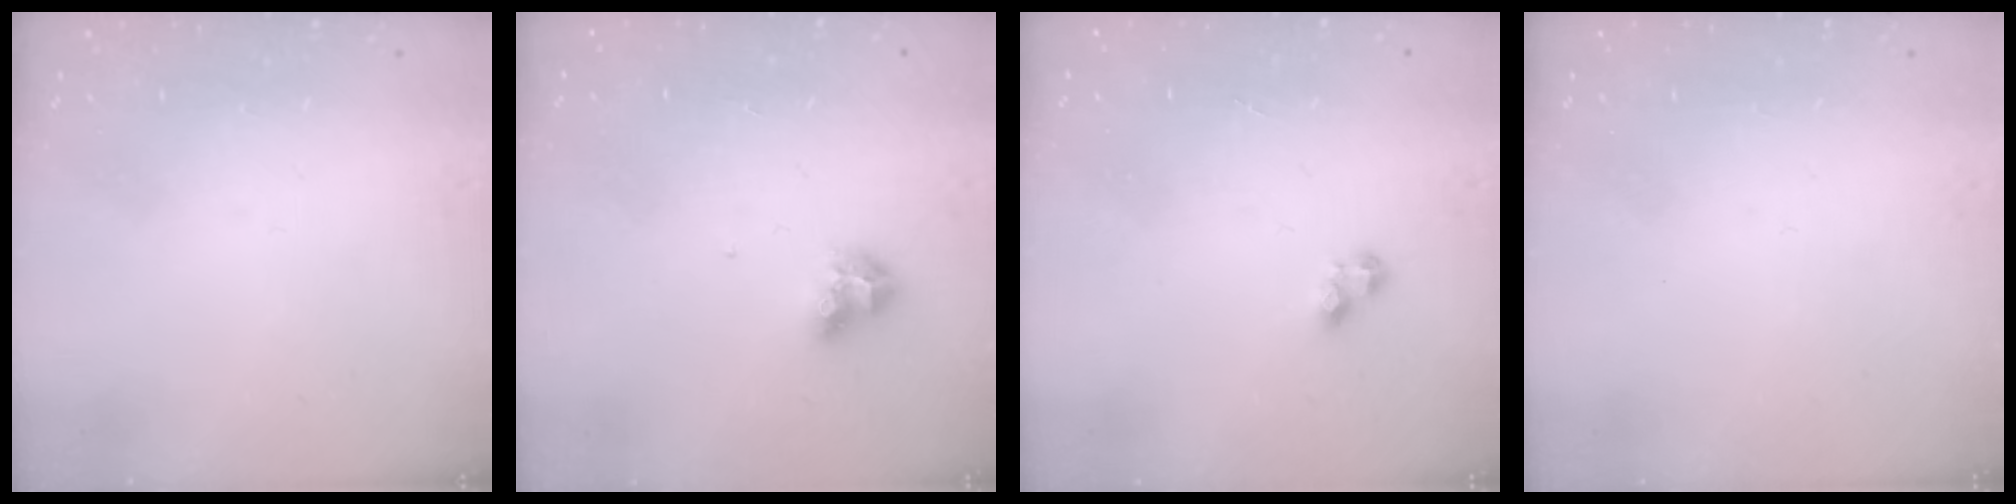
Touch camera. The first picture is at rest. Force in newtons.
{"total": 7.9, "press": 7.9, "slide": 0.6}
{"total": 2.4, "press": 2.4, "slide": 0.3}
{"total": 0.0}